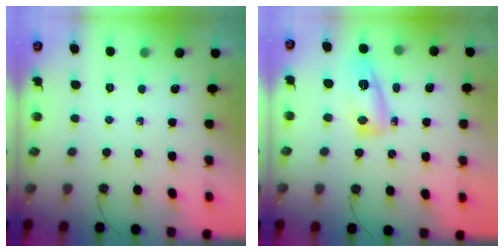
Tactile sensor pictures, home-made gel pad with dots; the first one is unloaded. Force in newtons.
{"total": 11.0, "press": 11.0, "slide": 1.2}